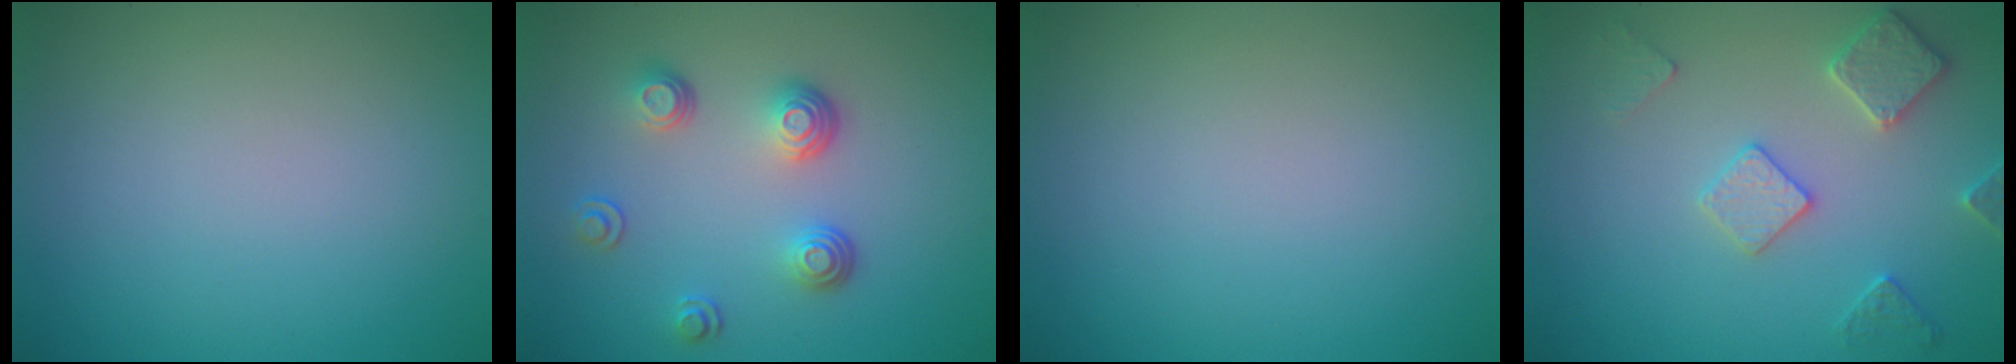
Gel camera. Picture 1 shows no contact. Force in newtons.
{"total": 3.5, "press": 2.6, "slide": 2.4}
{"total": 0.0}
{"total": 2.9, "press": 2.8, "slide": 0.5}